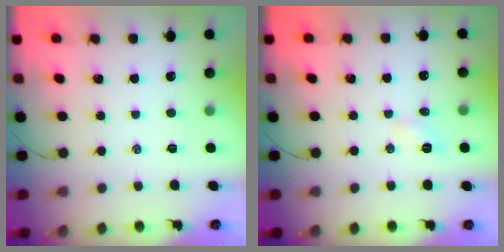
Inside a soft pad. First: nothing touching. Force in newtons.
{"total": 4.1, "press": 3.8, "slide": 1.6}